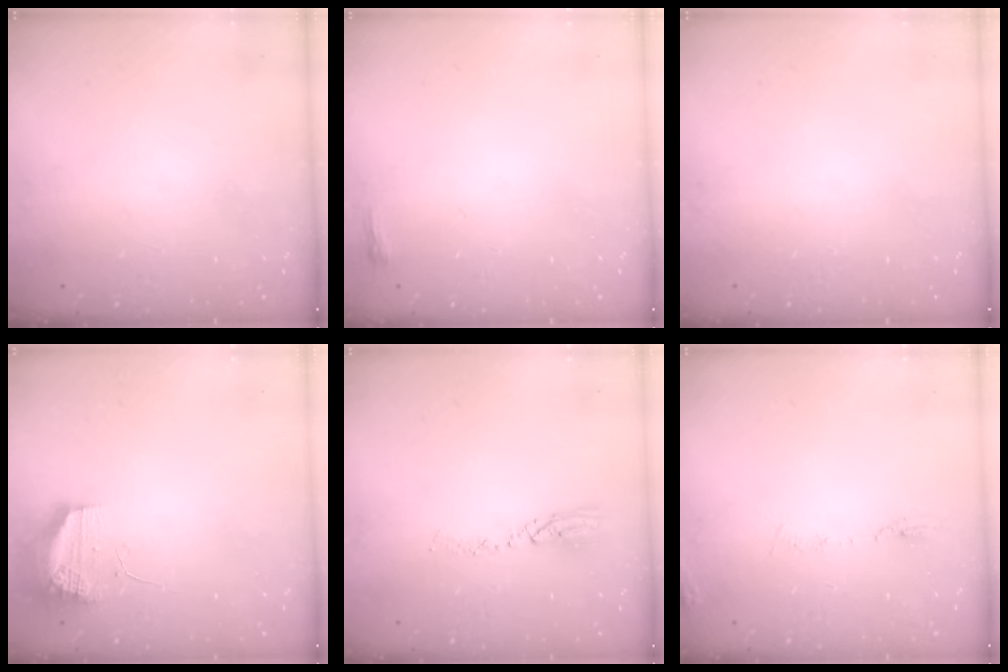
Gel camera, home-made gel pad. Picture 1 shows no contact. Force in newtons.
{"total": 2.3, "press": 2.2, "slide": 0.7}
{"total": 0.0}
{"total": 9.7, "press": 9.6, "slide": 1.5}
{"total": 6.5, "press": 6.5, "slide": 0.7}
{"total": 6.4, "press": 6.2, "slide": 1.6}